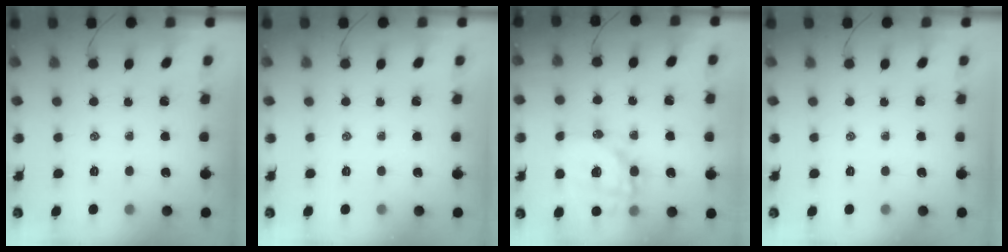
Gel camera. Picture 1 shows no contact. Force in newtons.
{"total": 0.0}
{"total": 16.6, "press": 16.2, "slide": 3.7}
{"total": 0.0}